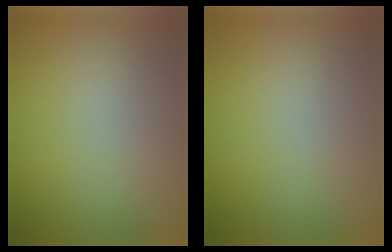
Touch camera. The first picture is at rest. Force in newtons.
{"total": 0.0}